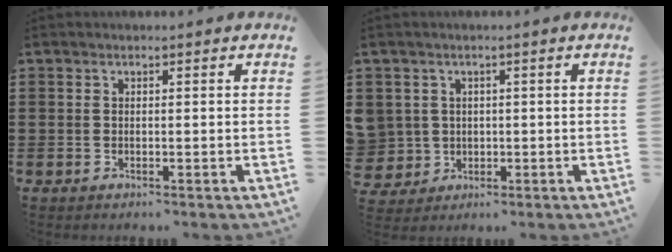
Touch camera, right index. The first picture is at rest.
{"total": 3.7, "force": [0.3, 3.7, 0.1], "torque": [-0.026, 0.011, 0.002]}